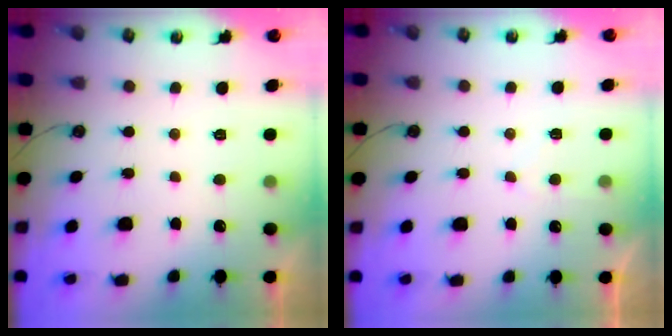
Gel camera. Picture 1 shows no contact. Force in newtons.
{"total": 3.3, "press": 3.2, "slide": 0.4}